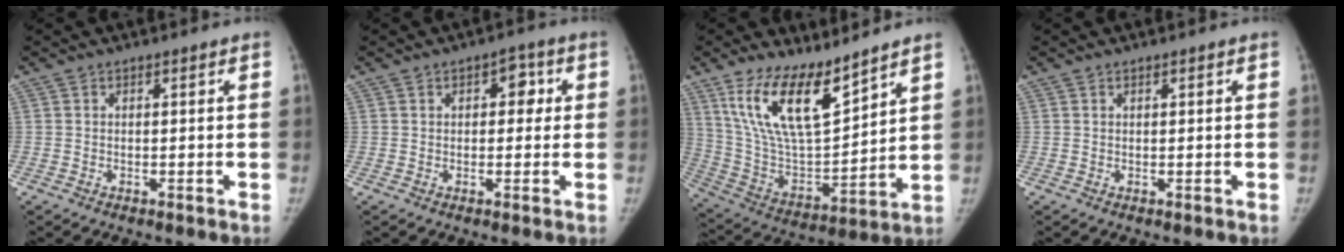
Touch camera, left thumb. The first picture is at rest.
{"total": 4.2, "force": [0.9, 2.8, 3.0], "torque": [-0.011, 0.005, 0.004]}
{"total": 17.4, "force": [11.7, 6.2, 11.3], "torque": [-0.175, -0.067, 0.237]}
{"total": 0.0}